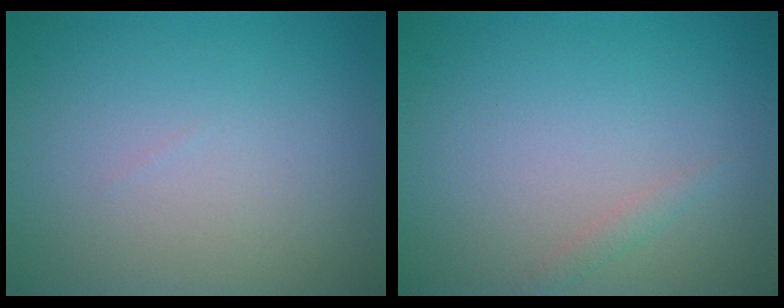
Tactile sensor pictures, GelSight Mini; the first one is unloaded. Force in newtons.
{"total": 0.7, "press": 0.7, "slide": 0.0}